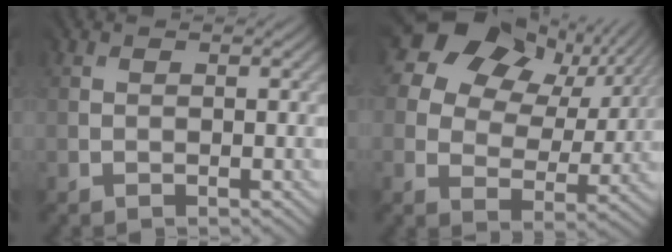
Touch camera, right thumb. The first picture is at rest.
{"total": 15.3, "force": [8.1, 10.3, 7.8], "torque": [-0.167, 0.050, 0.140]}